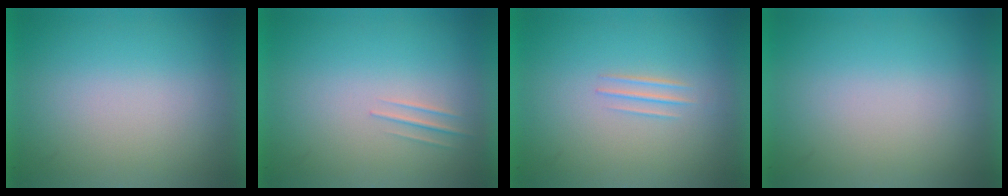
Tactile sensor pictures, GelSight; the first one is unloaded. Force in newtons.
{"total": 1.0}
{"total": 1.0}
{"total": 0.0}